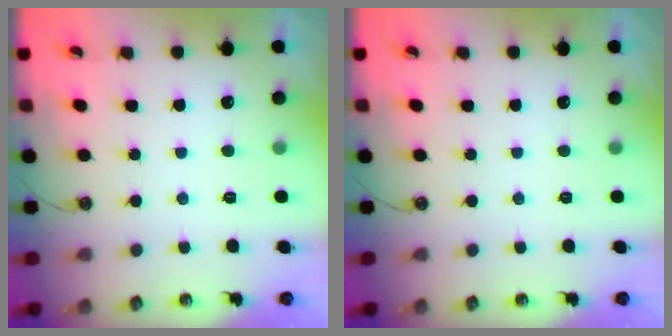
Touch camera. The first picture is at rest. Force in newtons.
{"total": 0.0}